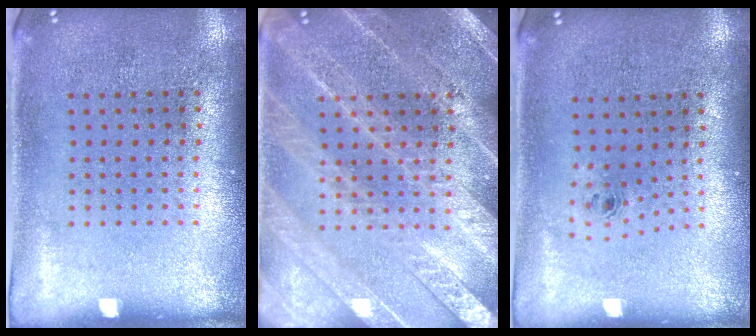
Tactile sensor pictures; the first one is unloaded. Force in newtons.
{"total": 3.1, "press": 3.1, "slide": 0.4}
{"total": 0.7, "press": 0.4, "slide": 0.6}